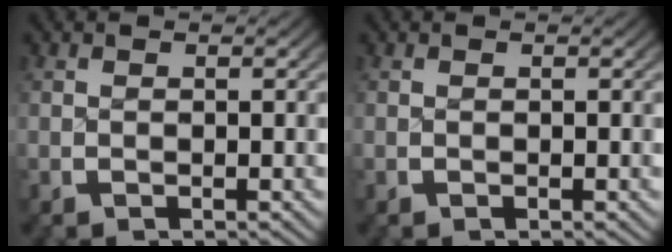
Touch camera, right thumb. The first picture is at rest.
{"total": 0.0}